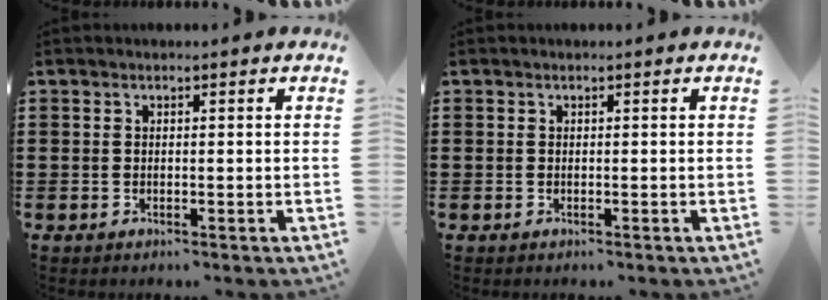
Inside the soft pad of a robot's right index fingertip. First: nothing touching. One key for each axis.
{"total": 0.0}